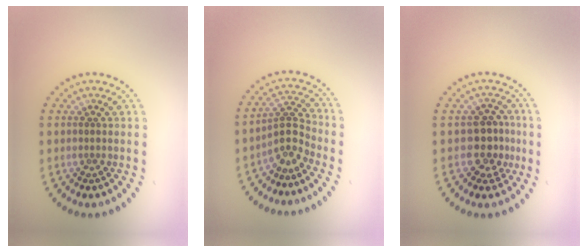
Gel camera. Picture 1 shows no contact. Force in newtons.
{"total": 2.9, "press": 2.1, "slide": 2.0}
{"total": 2.9, "press": 2.6, "slide": 1.3}